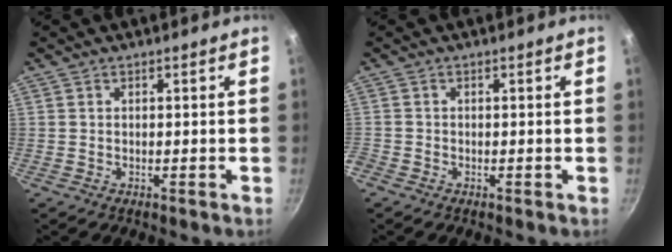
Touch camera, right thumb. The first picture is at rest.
{"total": 0.9, "force": [-0.5, 0.2, 0.7], "torque": [-0.029, 0.004, -0.013]}